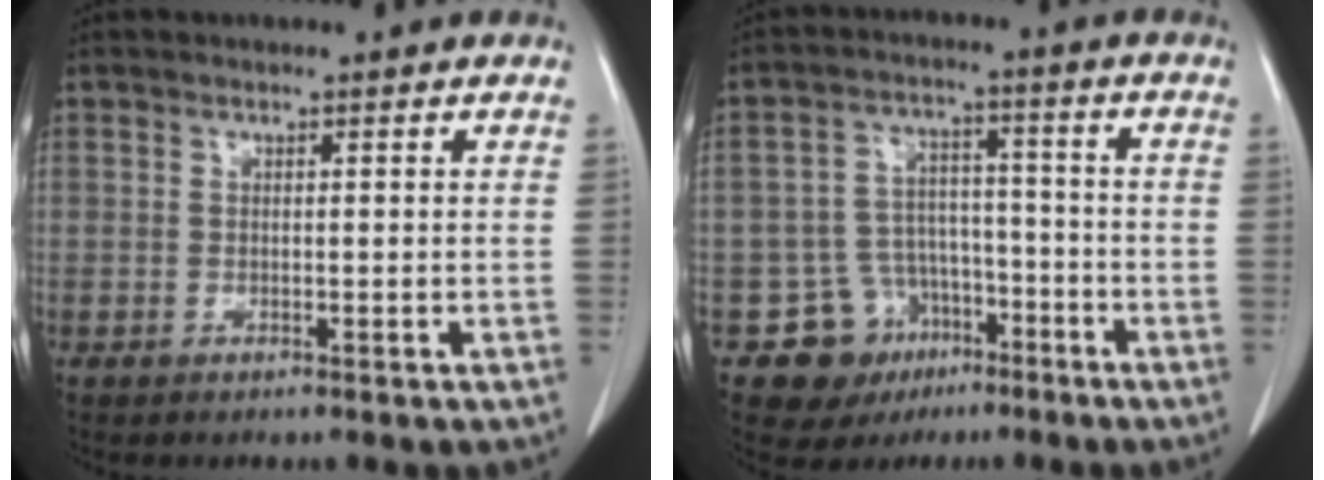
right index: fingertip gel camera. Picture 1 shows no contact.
{"total": 9.5, "force": [-4.9, 7.9, 1.7], "torque": [-0.020, 0.036, -0.064]}